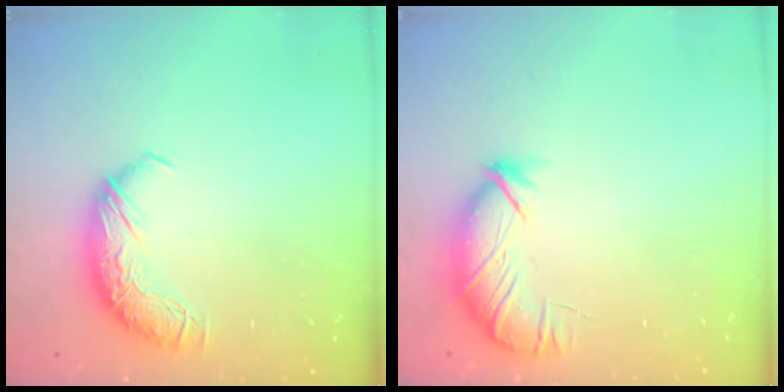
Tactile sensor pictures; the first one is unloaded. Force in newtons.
{"total": 4.1, "press": 3.8, "slide": 1.7}